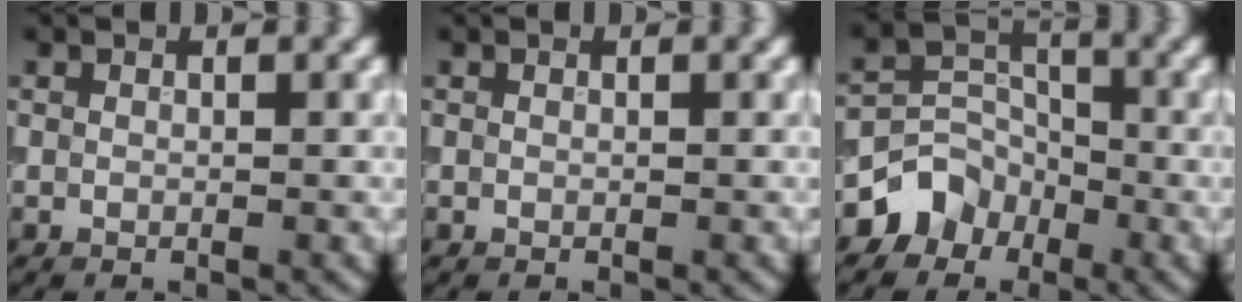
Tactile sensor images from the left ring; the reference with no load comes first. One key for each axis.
{"total": 0.0}
{"total": 3.7, "fx": -2.2, "fy": 2.8, "fz": 0.6, "tx": 0.002, "ty": 0.010, "tz": -0.044}